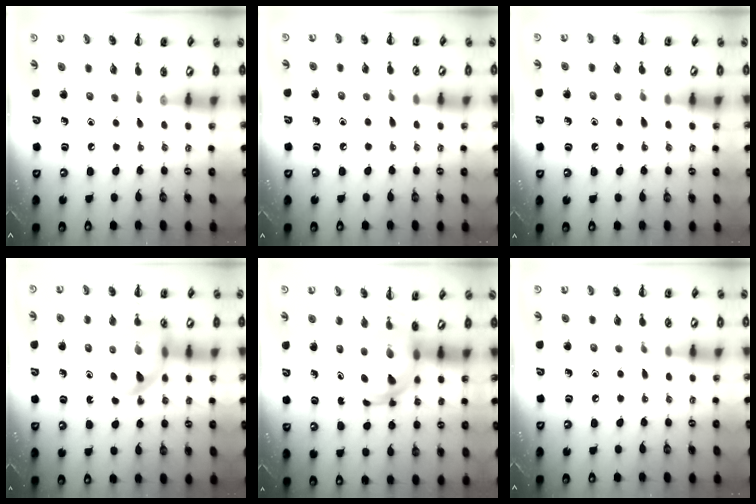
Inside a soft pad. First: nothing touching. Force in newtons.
{"total": 4.6, "press": 4.3, "slide": 1.7}
{"total": 7.0, "press": 6.6, "slide": 2.2}
{"total": 15.5, "press": 15.1, "slide": 3.4}
{"total": 5.8, "press": 5.7, "slide": 1.4}
{"total": 3.7, "press": 3.6, "slide": 1.1}